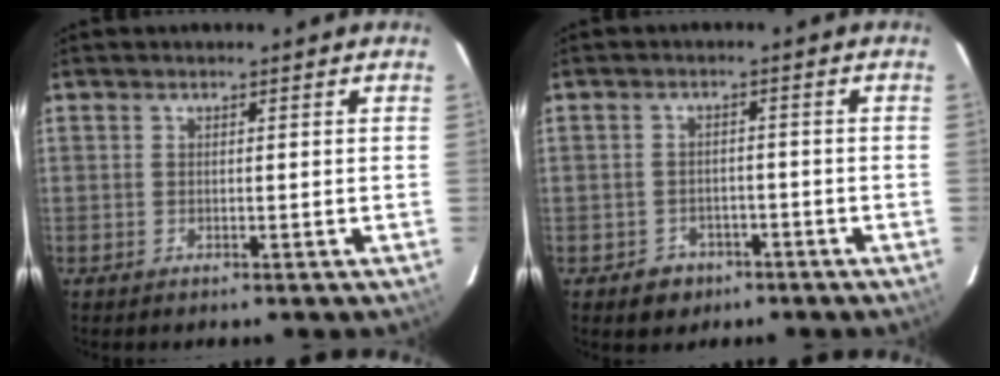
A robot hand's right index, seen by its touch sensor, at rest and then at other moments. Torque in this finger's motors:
{"motor_torque": [-0.05, -0.11, -0.05, -0.05]}